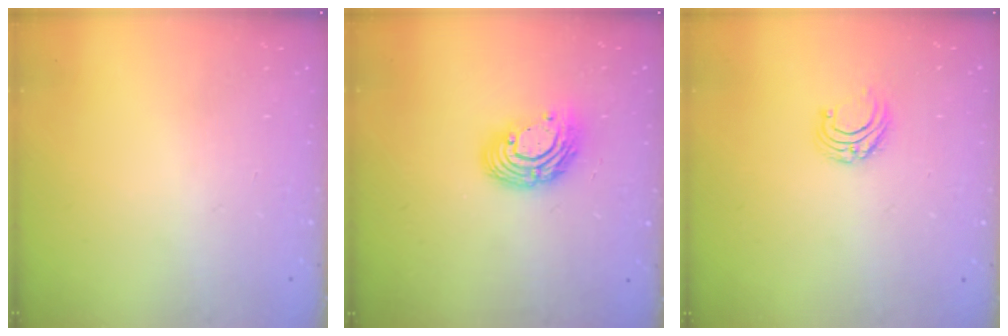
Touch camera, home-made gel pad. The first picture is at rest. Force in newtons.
{"total": 11.3, "press": 11.2, "slide": 1.1}
{"total": 5.2, "press": 5.2, "slide": 0.5}